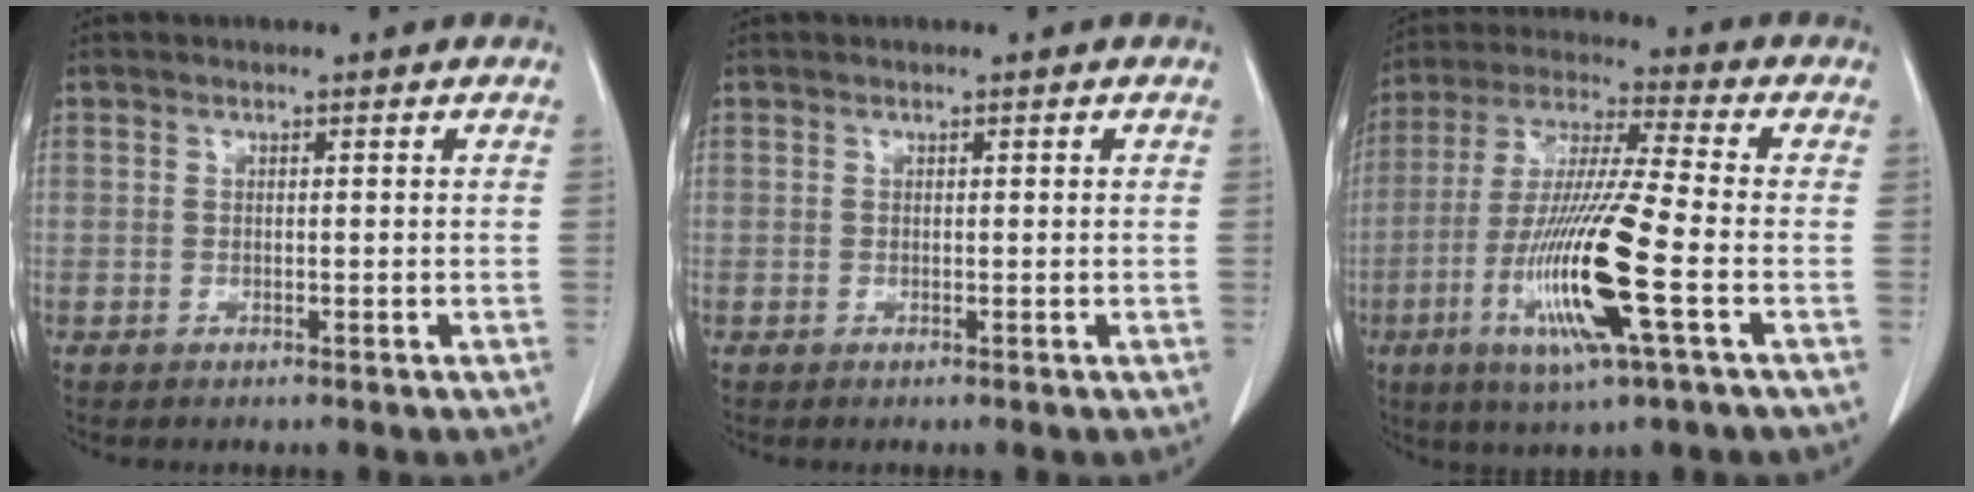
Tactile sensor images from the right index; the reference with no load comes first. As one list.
[{"total": 0.0}, {"total": 16.5, "force": [-5.2, 0.2, 15.7], "torque": [-0.321, -0.022, -0.101]}]